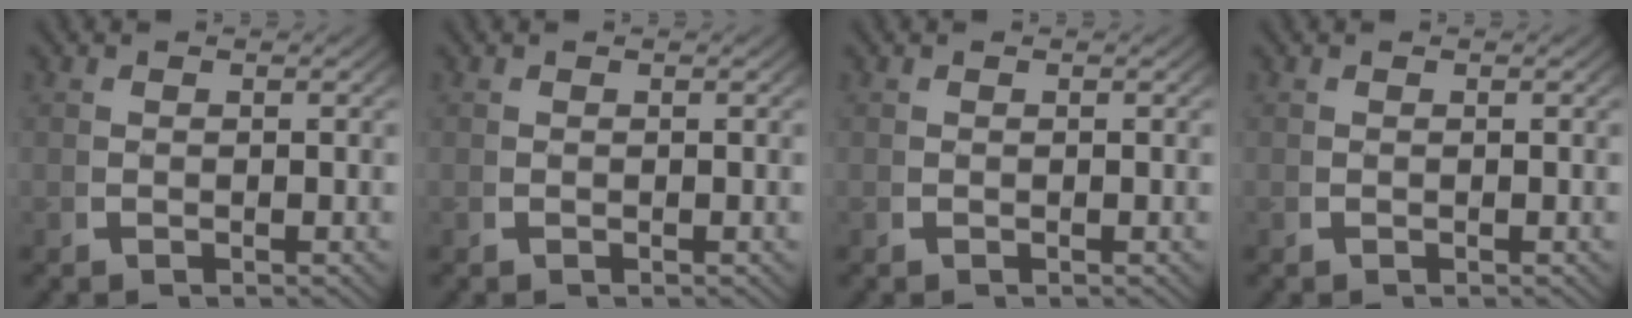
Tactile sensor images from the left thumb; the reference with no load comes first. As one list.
[{"total": 0.0}, {"total": 0.0}, {"total": 0.0}]